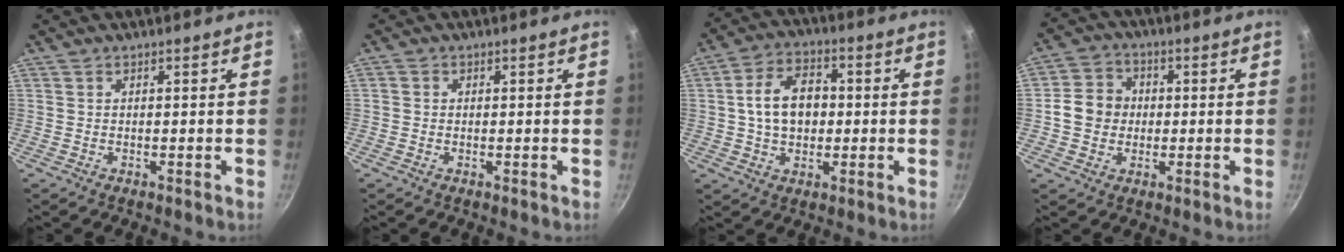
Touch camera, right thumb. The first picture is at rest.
{"total": 0.9, "force": [0.0, 0.8, 0.2], "torque": [-0.002, 0.003, -0.003]}
{"total": 10.9, "force": [0.3, 7.7, 7.7], "torque": [-0.104, 0.023, -0.003]}
{"total": 7.8, "force": [-0.1, 6.9, 3.5], "torque": [-0.033, 0.013, -0.017]}